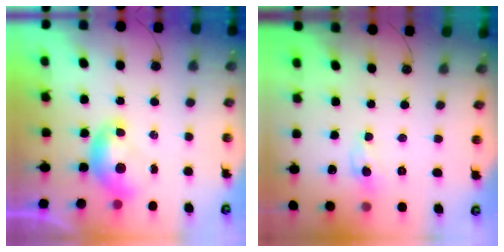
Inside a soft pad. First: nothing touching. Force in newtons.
{"total": 0.0}